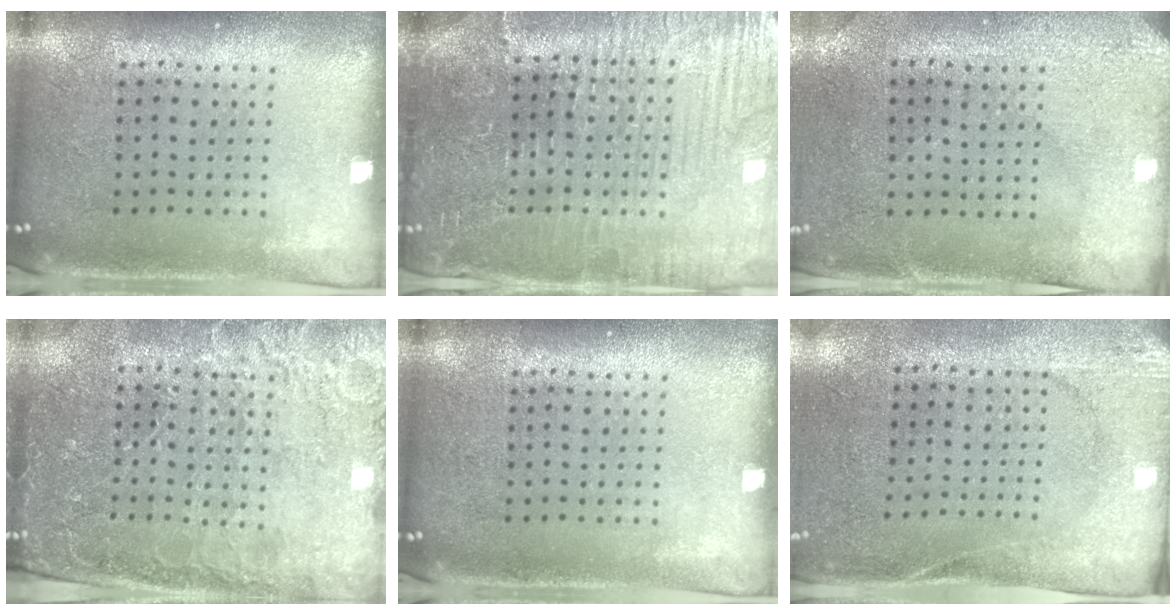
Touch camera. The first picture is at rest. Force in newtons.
{"total": 4.3, "press": 4.2, "slide": 1.3}
{"total": 3.0, "press": 2.5, "slide": 1.7}
{"total": 3.0, "press": 3.0, "slide": 0.5}
{"total": 0.0}
{"total": 2.7, "press": 2.1, "slide": 1.7}